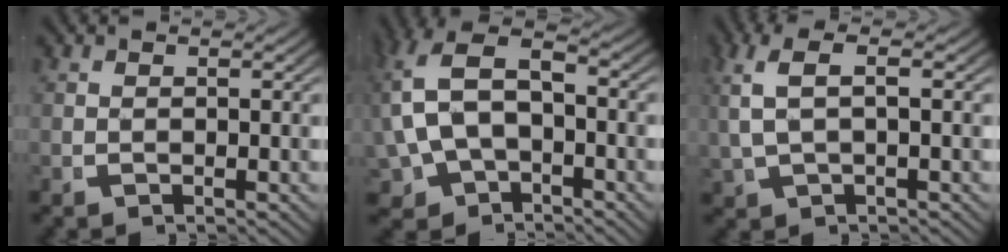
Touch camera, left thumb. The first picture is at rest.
{"total": 9.3, "force": [-0.8, 6.8, 6.3], "torque": [-0.157, -0.031, 0.002]}
{"total": 4.2, "force": [1.0, 1.9, 3.7], "torque": [-0.097, 0.005, 0.027]}